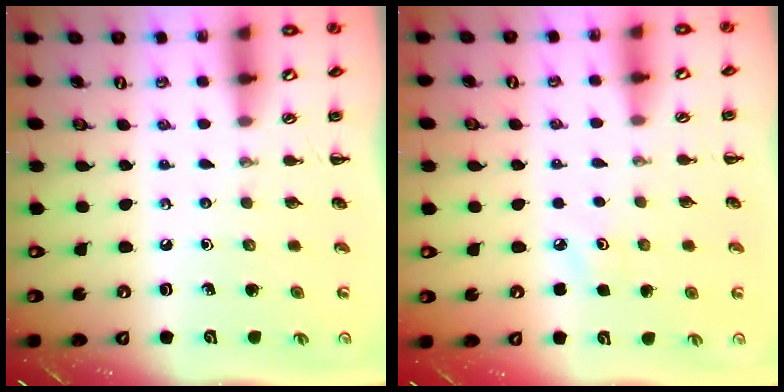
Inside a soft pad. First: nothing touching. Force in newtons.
{"total": 2.8, "press": 2.7, "slide": 0.8}